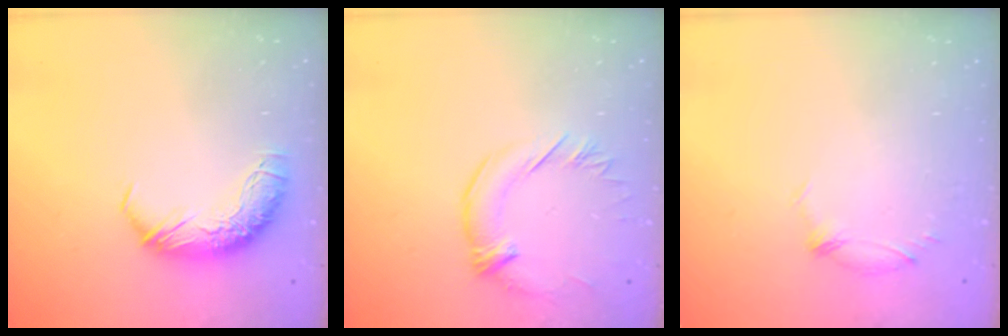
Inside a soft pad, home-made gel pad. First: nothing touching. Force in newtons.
{"total": 1.3, "press": 1.1, "slide": 0.7}
{"total": 5.4, "press": 5.2, "slide": 1.3}